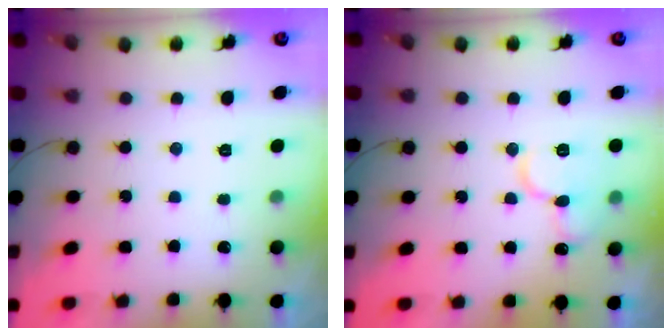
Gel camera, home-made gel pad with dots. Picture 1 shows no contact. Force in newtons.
{"total": 12.2, "press": 12.1, "slide": 1.6}